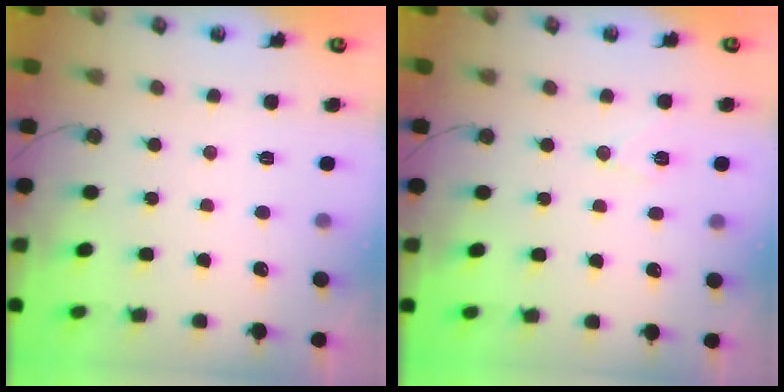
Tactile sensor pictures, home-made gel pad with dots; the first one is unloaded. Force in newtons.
{"total": 6.6, "press": 6.2, "slide": 2.4}